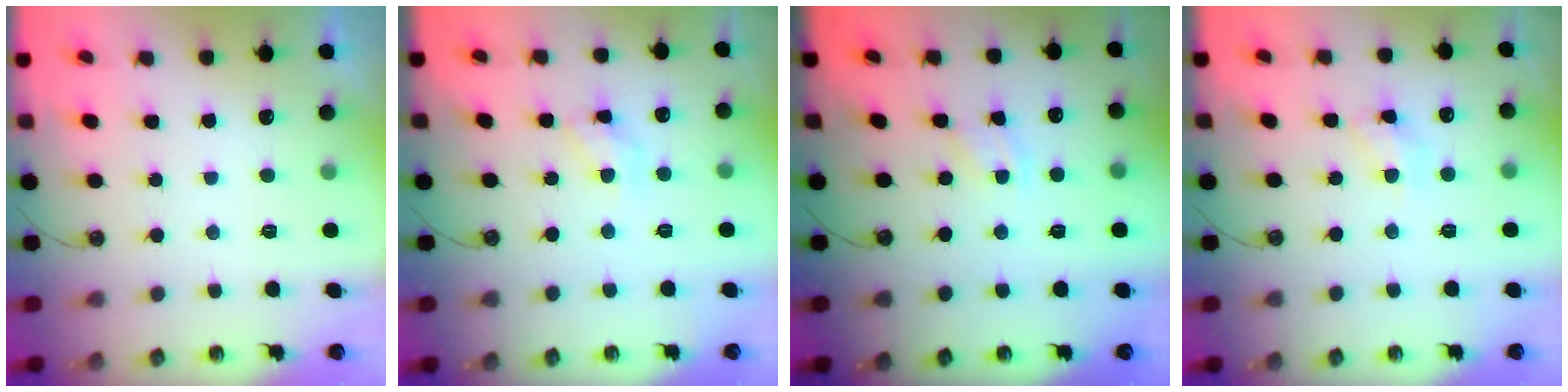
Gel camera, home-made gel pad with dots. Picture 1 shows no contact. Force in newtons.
{"total": 8.5, "press": 8.5, "slide": 0.2}
{"total": 2.4, "press": 2.4, "slide": 0.3}
{"total": 7.2, "press": 7.2, "slide": 0.6}